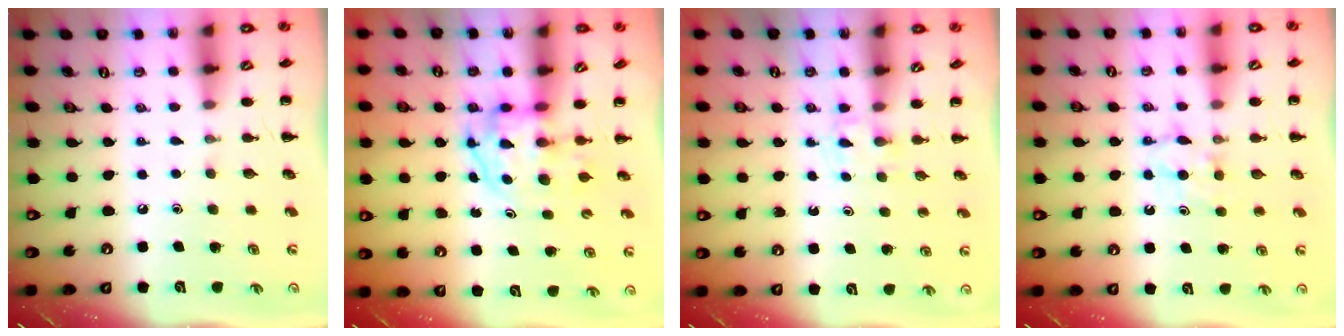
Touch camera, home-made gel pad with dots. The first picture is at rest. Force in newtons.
{"total": 3.3, "press": 3.3, "slide": 0.5}
{"total": 2.3, "press": 2.1, "slide": 0.8}
{"total": 5.5, "press": 5.3, "slide": 1.6}